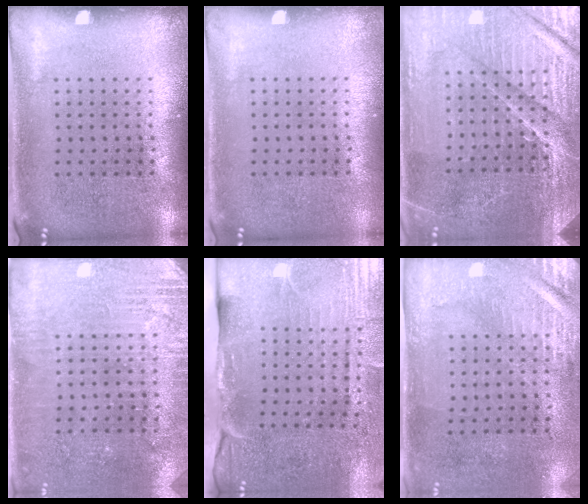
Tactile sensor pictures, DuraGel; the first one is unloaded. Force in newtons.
{"total": 0.0}
{"total": 5.2, "press": 4.9, "slide": 1.8}
{"total": 2.9, "press": 2.8, "slide": 0.6}
{"total": 4.4, "press": 3.8, "slide": 2.3}
{"total": 3.0, "press": 2.5, "slide": 1.6}